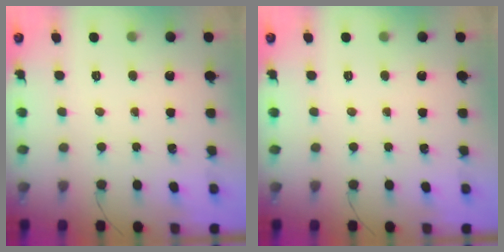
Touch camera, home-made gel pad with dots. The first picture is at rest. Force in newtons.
{"total": 0.0}